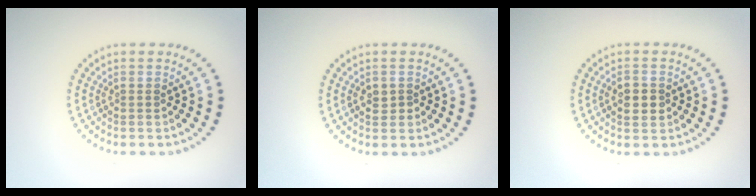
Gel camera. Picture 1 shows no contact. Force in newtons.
{"total": 1.3, "press": 1.3, "slide": 0.4}
{"total": 2.5, "press": 2.5, "slide": 0.1}